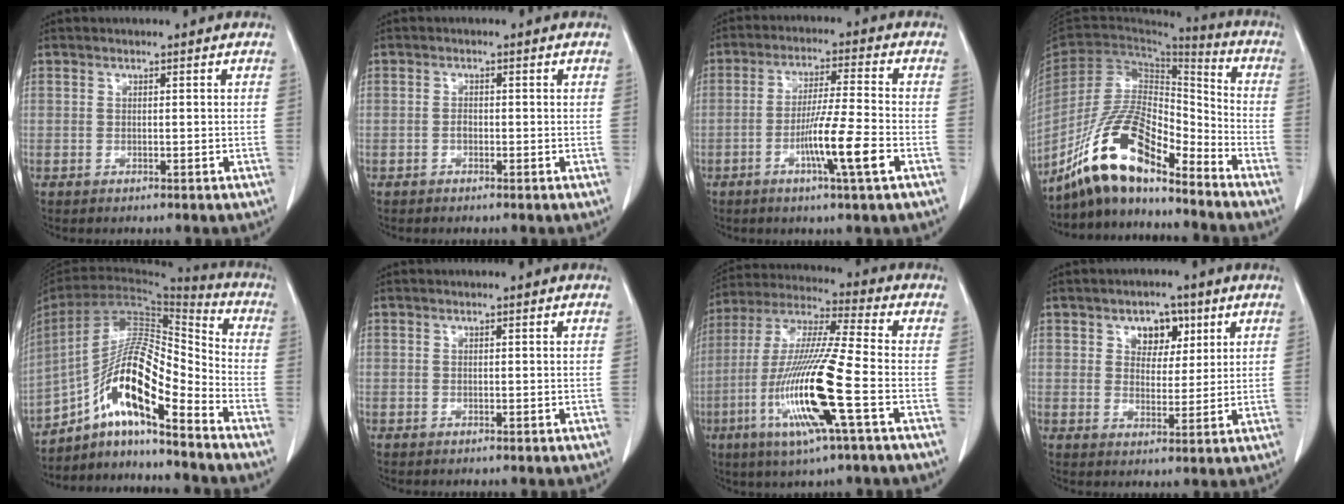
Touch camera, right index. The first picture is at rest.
{"total": 0.8, "force": [-0.4, 0.5, 0.5], "torque": [-0.007, 0.003, -0.010]}
{"total": 9.3, "force": [-3.6, -0.7, 8.6], "torque": [-0.153, -0.013, -0.067]}
{"total": 15.2, "force": [-11.7, 4.0, 8.8], "torque": [-0.164, 0.017, -0.214]}
{"total": 16.1, "force": [-9.4, 2.5, 12.8], "torque": [-0.235, 0.019, -0.165]}
{"total": 0.0}
{"total": 17.3, "force": [-5.5, 0.1, 16.4], "torque": [-0.339, -0.019, -0.110]}
{"total": 4.5, "force": [2.6, 2.3, 2.8], "torque": [-0.042, -0.002, 0.045]}